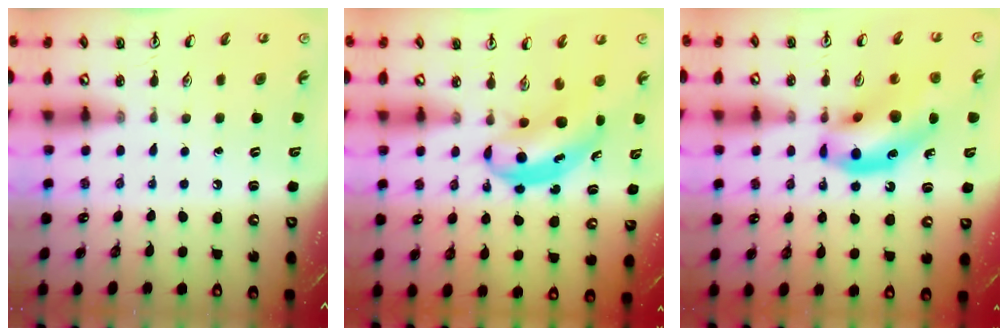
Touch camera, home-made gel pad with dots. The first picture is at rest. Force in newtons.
{"total": 6.1, "press": 6.0, "slide": 1.2}
{"total": 16.5, "press": 15.9, "slide": 4.5}